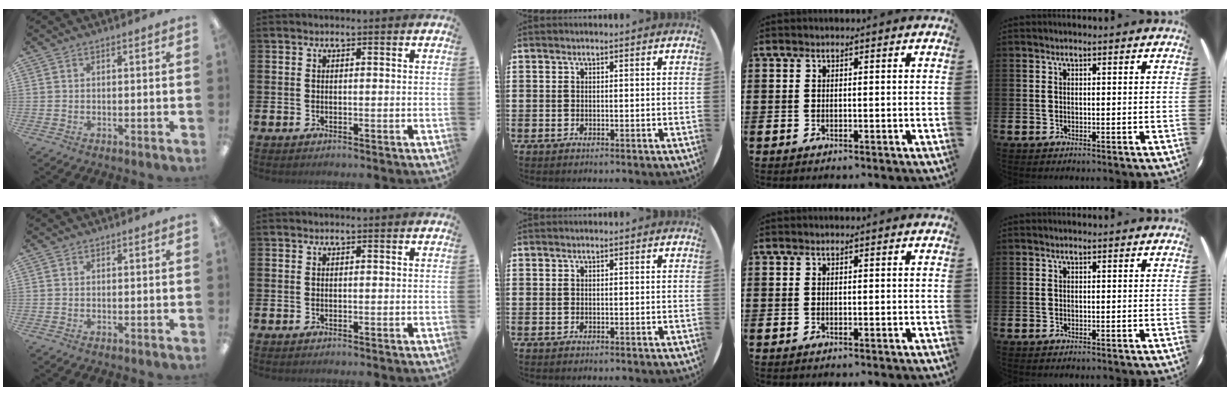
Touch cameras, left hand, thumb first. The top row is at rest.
{}